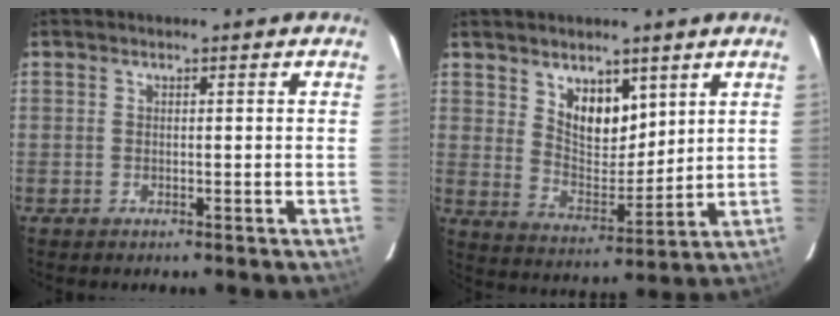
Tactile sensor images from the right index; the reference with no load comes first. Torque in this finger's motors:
{"motor_torque": [0.21, 0.27, 0.11, 0.04]}